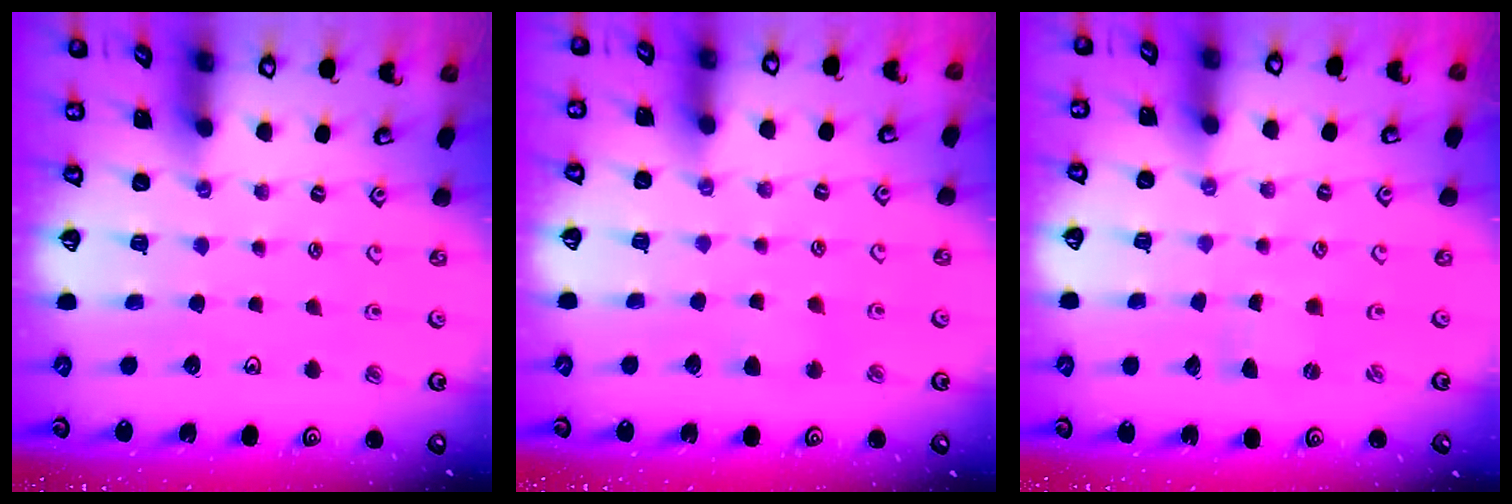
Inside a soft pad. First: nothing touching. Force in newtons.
{"total": 3.2, "press": 3.2, "slide": 0.6}
{"total": 0.0}